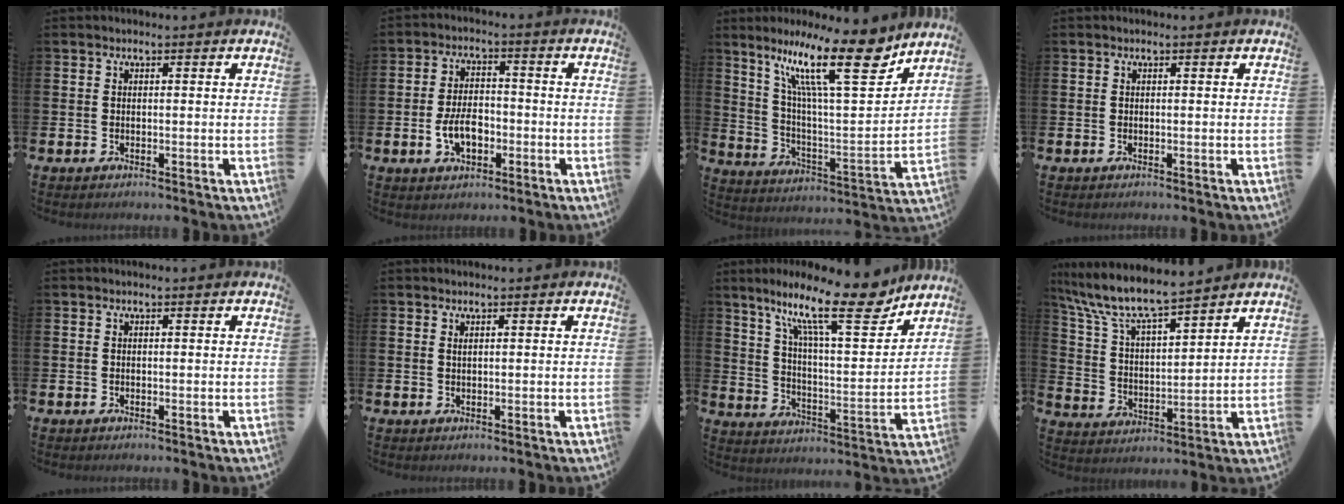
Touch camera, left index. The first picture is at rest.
{"total": 5.1, "force": [-1.5, 3.0, 3.9], "torque": [-0.055, 0.003, -0.029]}
{"total": 17.7, "force": [11.5, 4.4, 12.8], "torque": [-0.243, -0.048, 0.187]}
{"total": 0.0}
{"total": 0.0}
{"total": 0.6, "force": [0.4, 0.0, 0.4], "torque": [-0.008, -0.001, 0.009]}
{"total": 16.5, "force": [11.7, 4.3, 10.9], "torque": [-0.202, -0.054, 0.192]}
{"total": 8.8, "force": [8.1, 1.3, 3.2], "torque": [-0.101, -0.049, 0.143]}